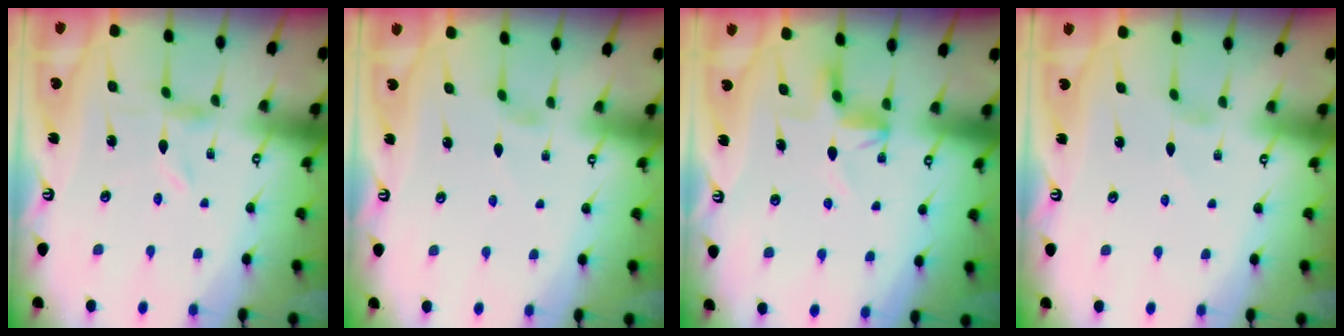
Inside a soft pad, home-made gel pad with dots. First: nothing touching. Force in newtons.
{"total": 1.7, "press": 1.6, "slide": 0.4}
{"total": 5.1, "press": 4.7, "slide": 2.1}
{"total": 0.7, "press": 0.6, "slide": 0.4}